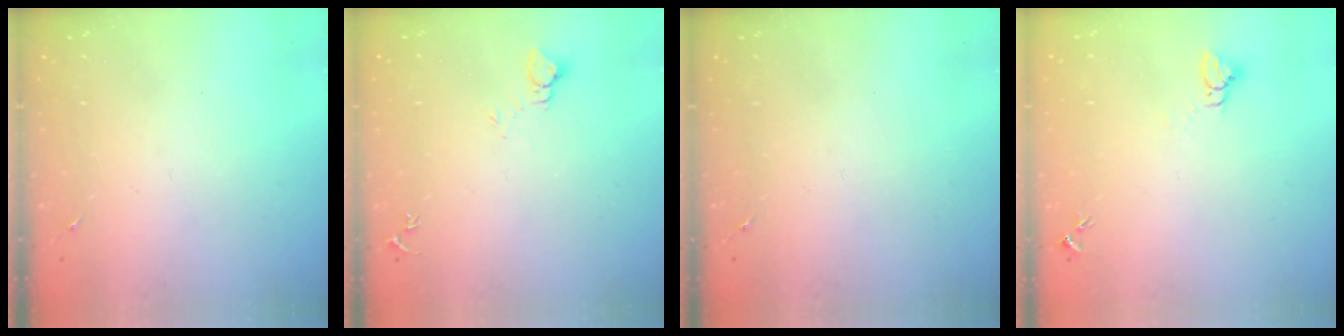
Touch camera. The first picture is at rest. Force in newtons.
{"total": 3.7, "press": 3.7, "slide": 0.3}
{"total": 0.0}
{"total": 3.0, "press": 3.0, "slide": 0.1}